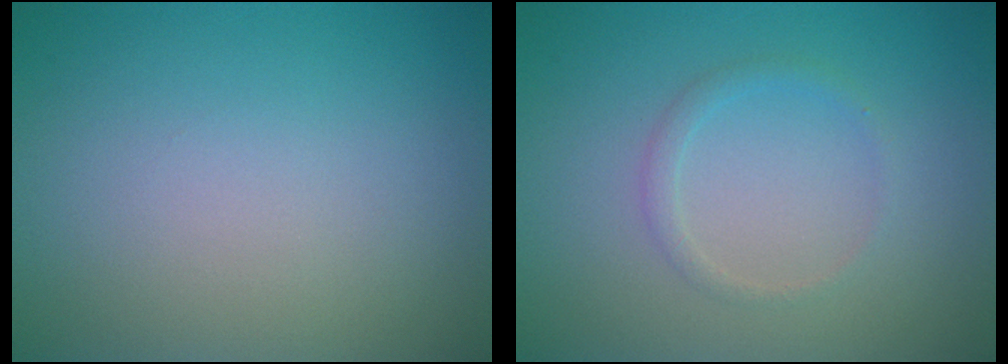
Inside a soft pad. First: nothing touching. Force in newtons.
{"total": 1.1, "press": 1.1, "slide": 0.0}